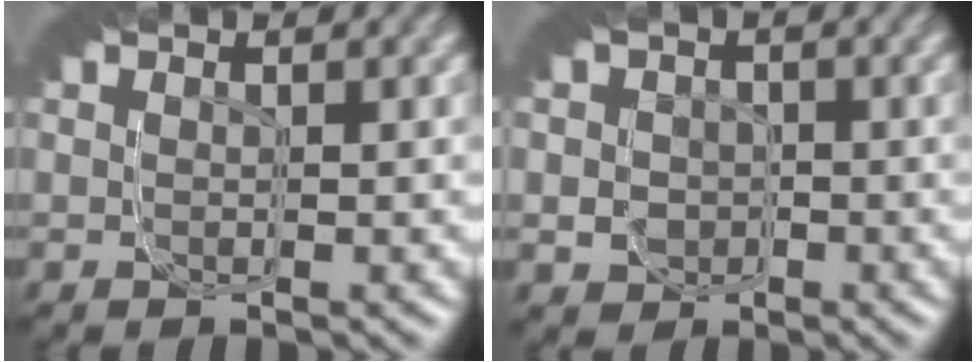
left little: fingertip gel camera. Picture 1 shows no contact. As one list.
[{"total": 5.9, "force": [-0.5, 5.4, 2.3], "torque": [-0.038, -0.024, -0.007]}]